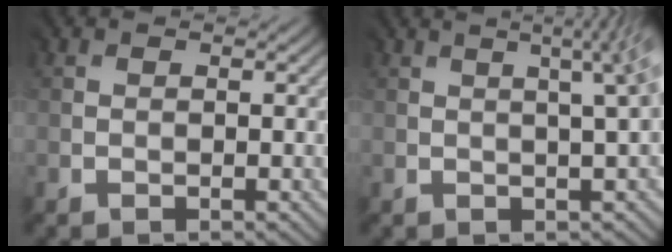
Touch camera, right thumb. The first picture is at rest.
{"total": 5.7, "force": [2.0, 1.5, 5.1], "torque": [-0.034, 0.041, 0.006]}